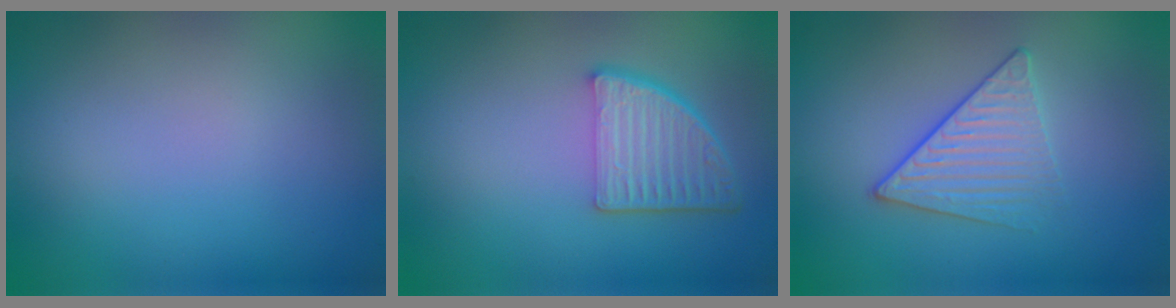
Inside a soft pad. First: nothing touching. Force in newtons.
{"total": 5.1, "press": 3.7, "slide": 3.5}
{"total": 2.7, "press": 2.4, "slide": 1.2}